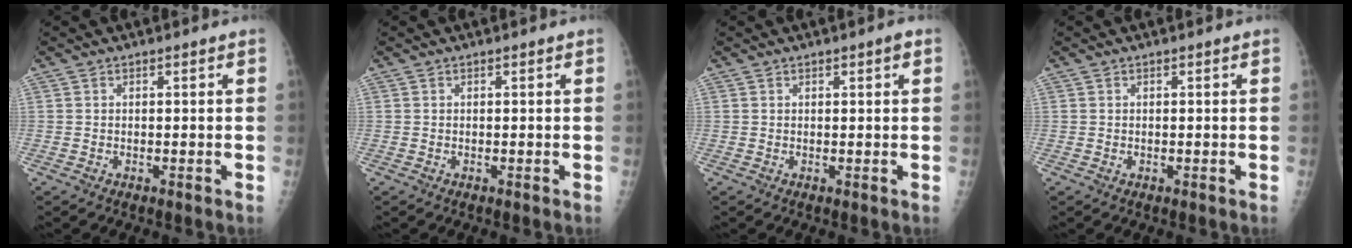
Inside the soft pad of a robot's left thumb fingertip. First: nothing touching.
{"total": 0.0}
{"total": 1.3, "force": [0.6, 0.4, 1.0], "torque": [-0.012, 0.000, 0.008]}
{"total": 0.0}